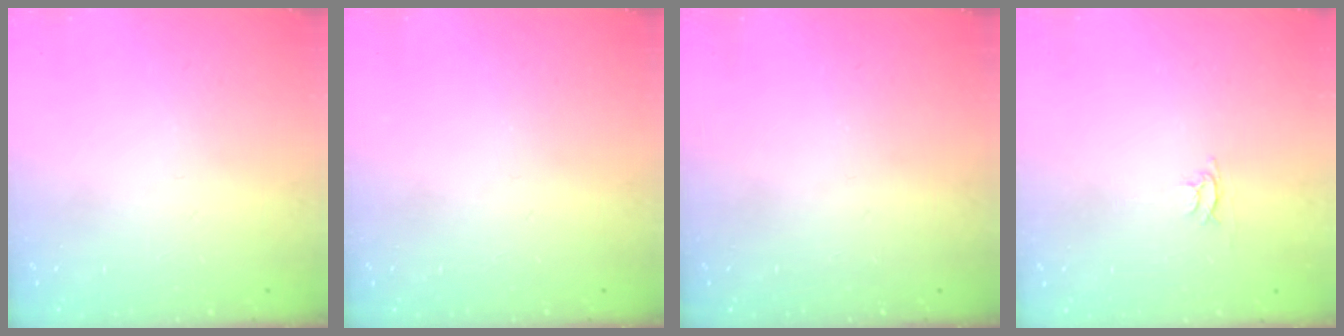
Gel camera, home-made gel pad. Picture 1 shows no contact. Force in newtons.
{"total": 0.0}
{"total": 0.0}
{"total": 2.4, "press": 2.4, "slide": 0.3}